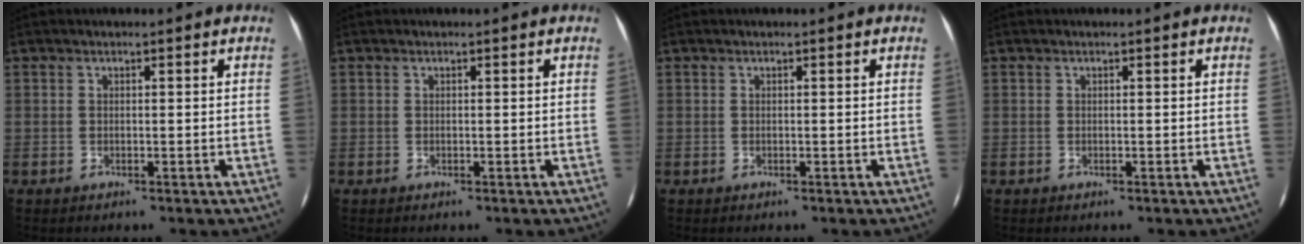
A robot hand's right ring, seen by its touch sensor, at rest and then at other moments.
{"total": 0.0}
{"total": 0.0}
{"total": 0.0}